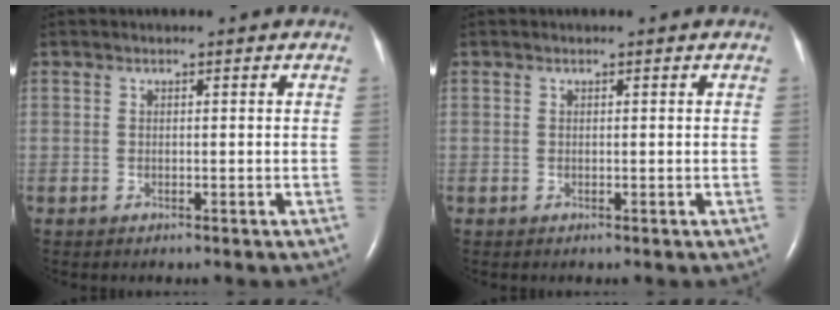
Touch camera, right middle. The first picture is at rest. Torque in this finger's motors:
{"motor_torque": [0.01, -0.02, 0.00, 0.00]}